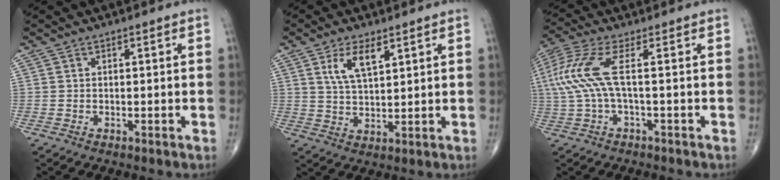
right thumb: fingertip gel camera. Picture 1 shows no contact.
{"total": 6.7, "force": [3.3, 2.8, 5.1], "torque": [-0.091, -0.015, 0.066]}
{"total": 9.0, "force": [0.7, 2.0, 8.7], "torque": [-0.243, 0.025, 0.009]}